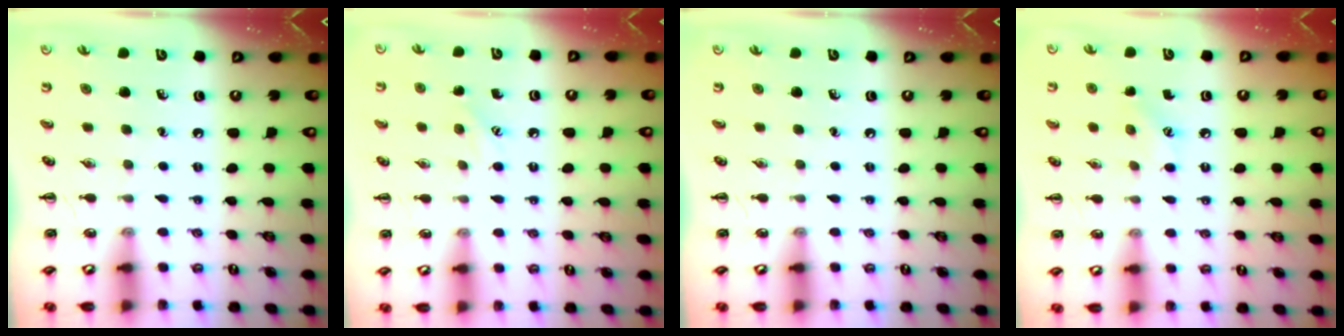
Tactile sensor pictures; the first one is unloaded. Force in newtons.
{"total": 6.5, "press": 6.4, "slide": 1.2}
{"total": 0.0}
{"total": 7.3, "press": 7.1, "slide": 1.8}